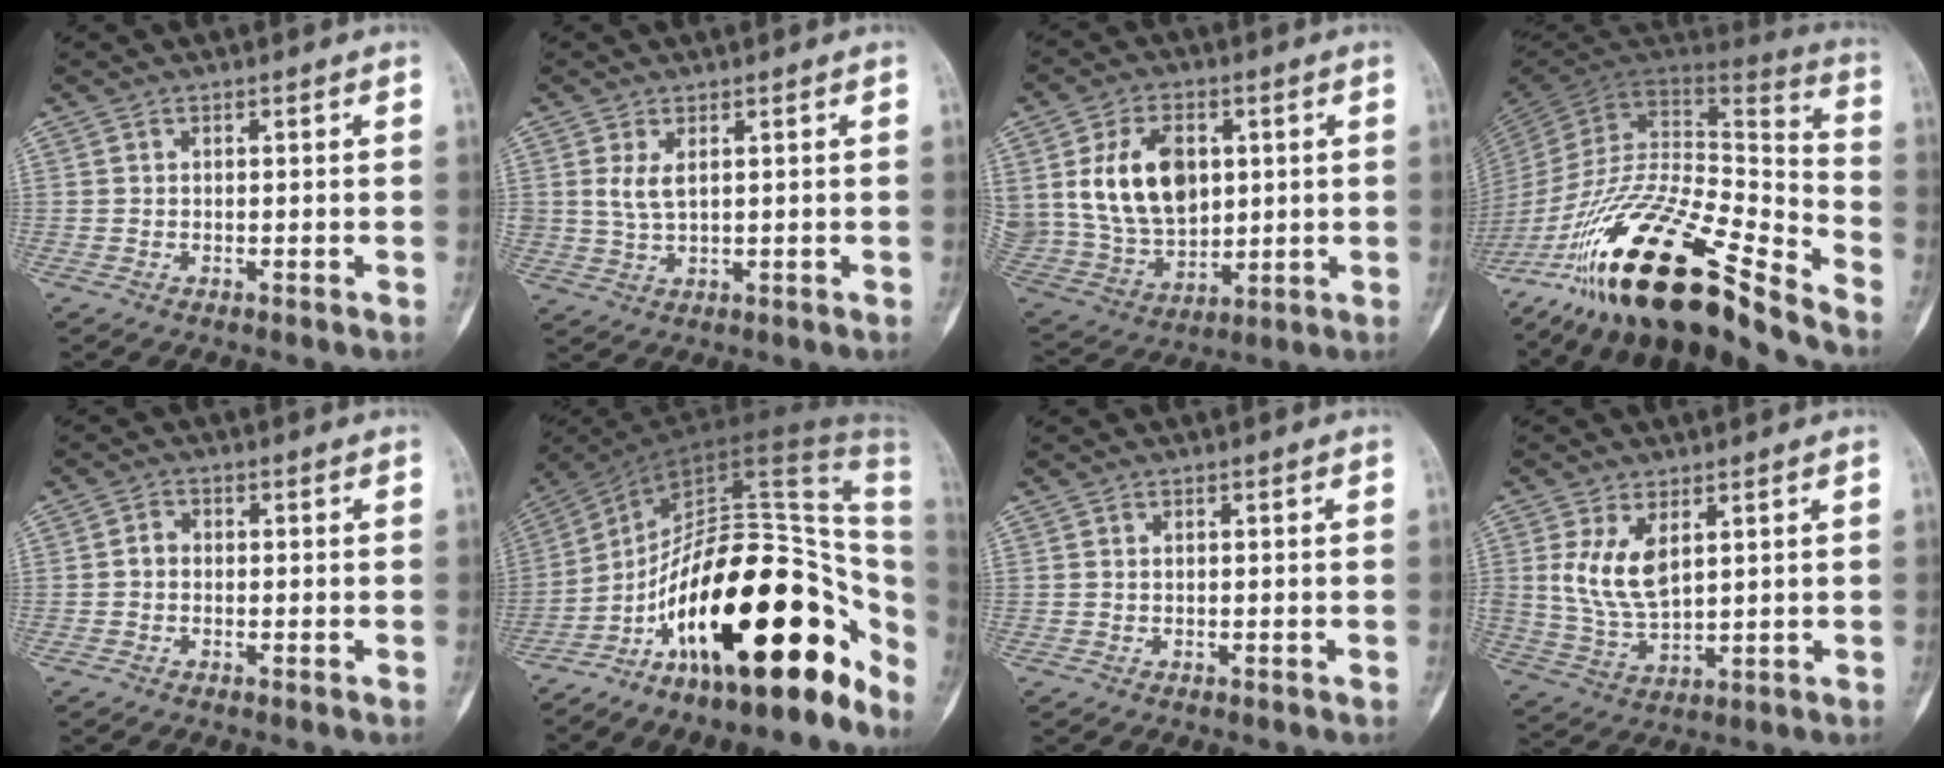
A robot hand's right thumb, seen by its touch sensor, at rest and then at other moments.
{"total": 3.5, "force": [1.1, 2.0, 2.7], "torque": [-0.049, -0.007, 0.029]}
{"total": 17.3, "force": [3.7, 11.9, 12.0], "torque": [-0.187, -0.009, 0.087]}
{"total": 27.2, "force": [-19.6, 6.8, 17.7], "torque": [-0.315, 0.068, -0.348]}
{"total": 2.1, "force": [-0.3, 1.8, 1.0], "torque": [-0.006, 0.008, -0.012]}
{"total": 31.8, "force": [-11.6, 13.0, 26.6], "torque": [-0.296, 0.105, -0.186]}
{"total": 0.0}
{"total": 9.1, "force": [2.8, 4.9, 7.1], "torque": [-0.127, -0.014, 0.070]}